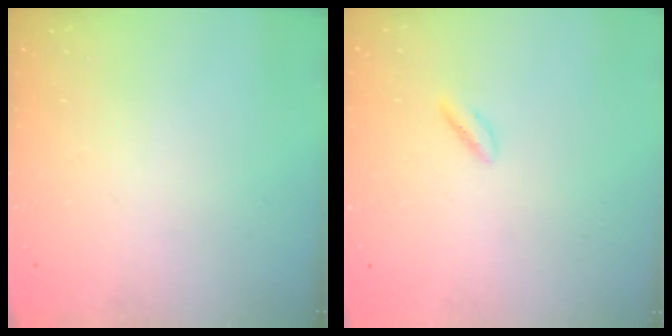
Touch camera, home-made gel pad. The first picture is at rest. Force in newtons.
{"total": 1.9, "press": 1.7, "slide": 1.0}